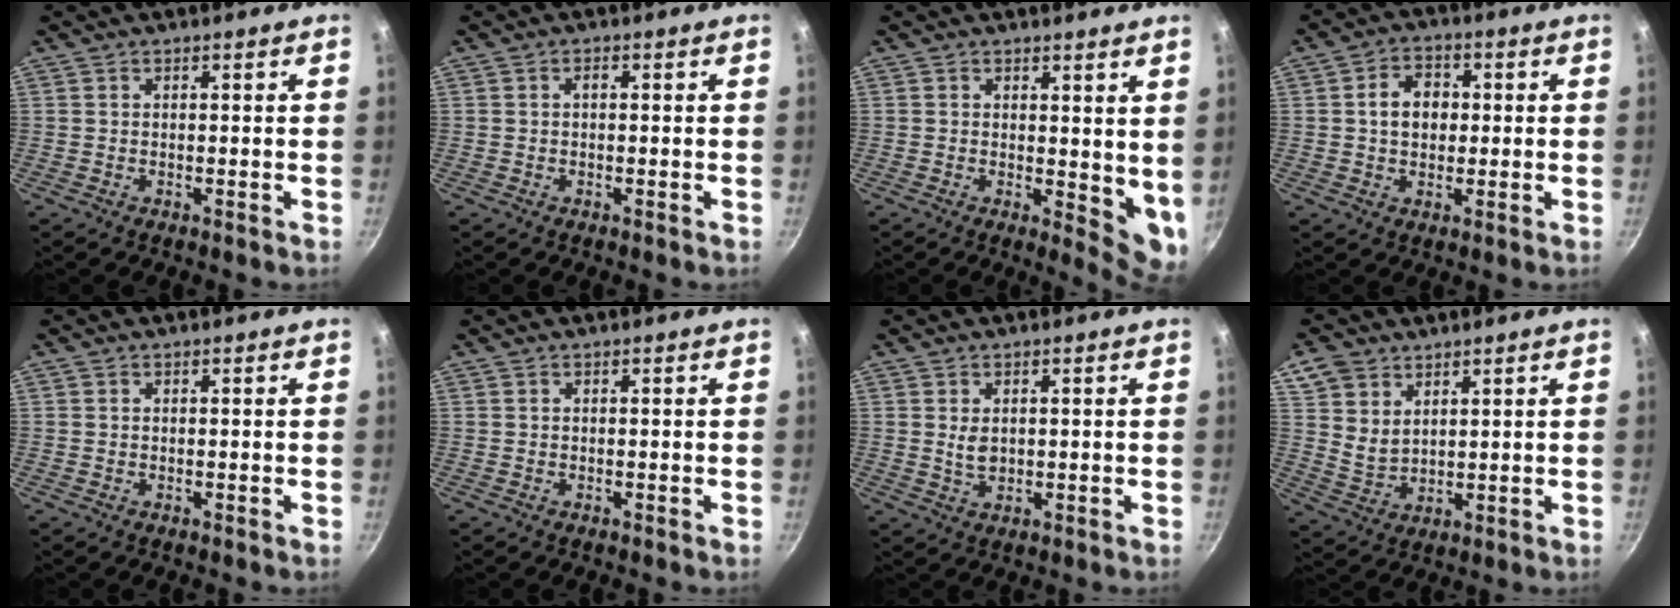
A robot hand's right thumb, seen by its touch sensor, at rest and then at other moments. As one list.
[{"total": 0.9, "force": [0.0, 0.5, 0.7], "torque": [-0.014, 0.006, 0.000]}, {"total": 6.7, "force": [1.7, 3.3, 5.6], "torque": [-0.057, -0.023, 0.024]}, {"total": 6.8, "force": [0.5, 5.2, 4.3], "torque": [-0.045, 0.012, 0.002]}, {"total": 0.0}, {"total": 0.0}, {"total": 3.1, "force": [0.6, 2.1, 2.2], "torque": [-0.037, -0.007, 0.014]}, {"total": 6.5, "force": [3.9, 5.0, 1.5], "torque": [-0.004, -0.012, 0.079]}]